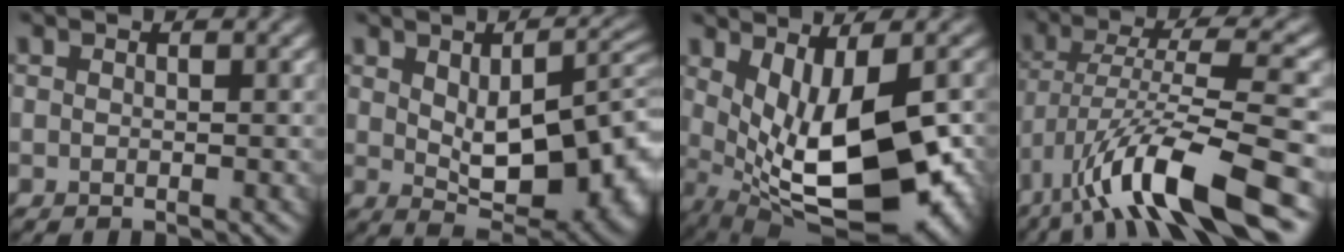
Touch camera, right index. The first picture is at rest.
{"total": 12.4, "force": [0.3, 6.1, 10.7], "torque": [-0.145, -0.008, 0.013]}
{"total": 11.6, "force": [-0.2, 5.0, 10.5], "torque": [-0.174, -0.026, 0.011]}
{"total": 10.7, "force": [-5.7, 2.2, 8.7], "torque": [-0.151, 0.012, -0.103]}